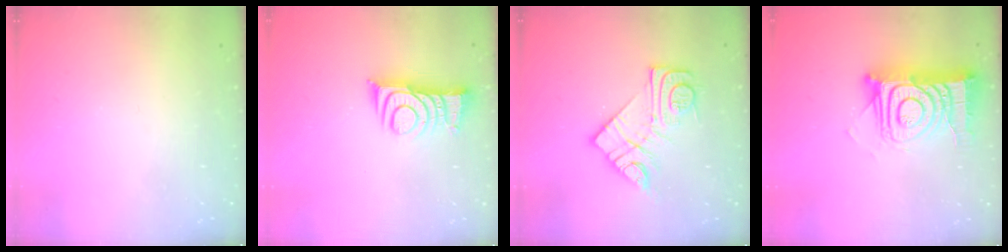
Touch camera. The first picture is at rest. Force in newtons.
{"total": 10.0, "press": 9.9, "slide": 1.0}
{"total": 13.6, "press": 13.6, "slide": 0.9}
{"total": 17.6, "press": 17.5, "slide": 1.5}